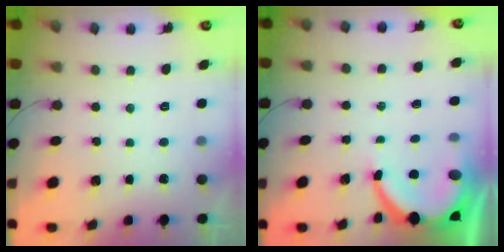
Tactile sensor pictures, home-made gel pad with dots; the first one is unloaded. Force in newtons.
{"total": 8.5, "press": 8.5, "slide": 0.8}